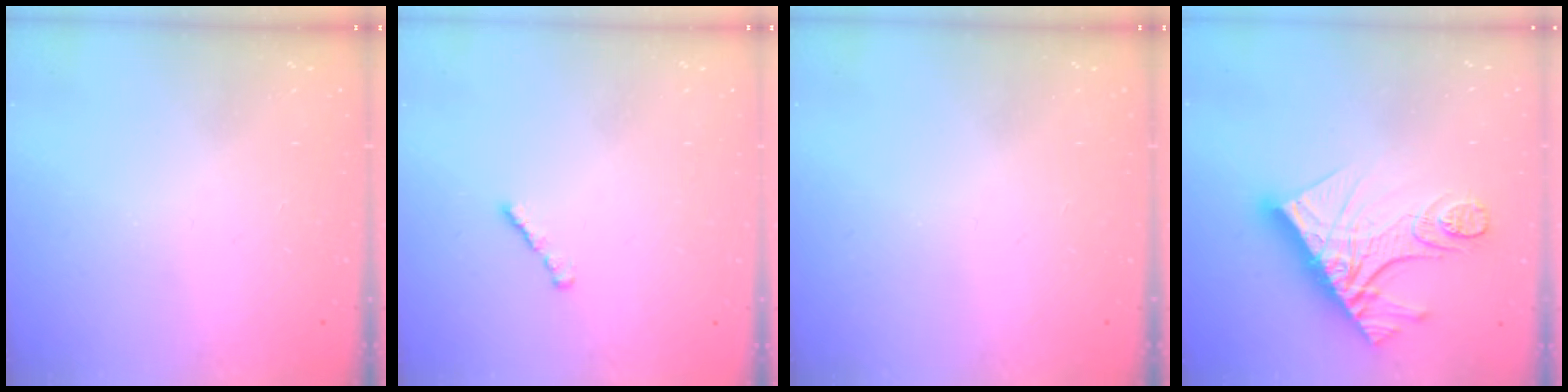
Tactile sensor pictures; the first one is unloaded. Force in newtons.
{"total": 1.6, "press": 1.5, "slide": 0.5}
{"total": 0.0}
{"total": 16.3, "press": 16.3, "slide": 1.3}